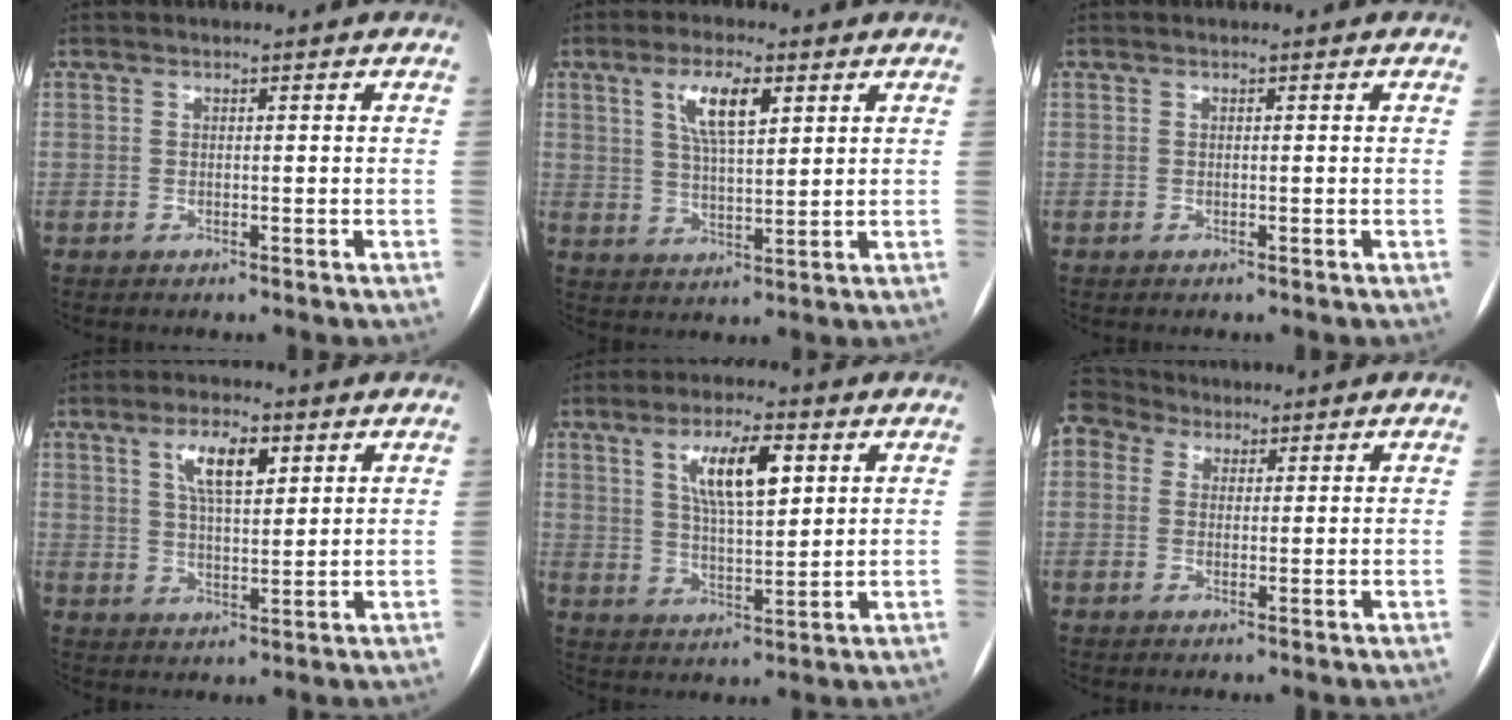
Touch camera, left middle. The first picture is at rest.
{"total": 7.4, "force": [3.3, 2.0, 6.3], "torque": [-0.119, 0.008, 0.062]}
{"total": 0.0}
{"total": 7.0, "force": [3.2, 2.4, 5.8], "torque": [-0.106, 0.010, 0.057]}
{"total": 9.2, "force": [3.7, 2.6, 8.1], "torque": [-0.145, 0.008, 0.068]}
{"total": 3.6, "force": [2.6, 2.4, 0.2], "torque": [-0.009, 0.026, 0.053]}